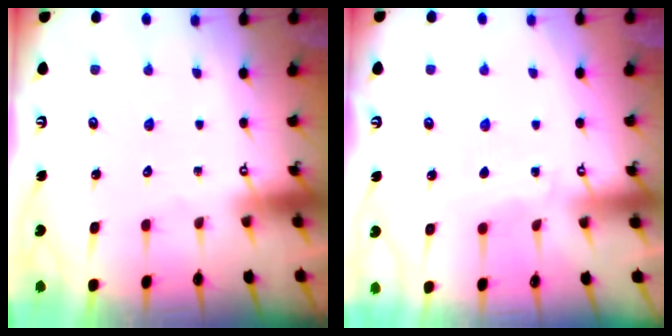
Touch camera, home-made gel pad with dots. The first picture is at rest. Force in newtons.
{"total": 4.7, "press": 4.7, "slide": 0.4}